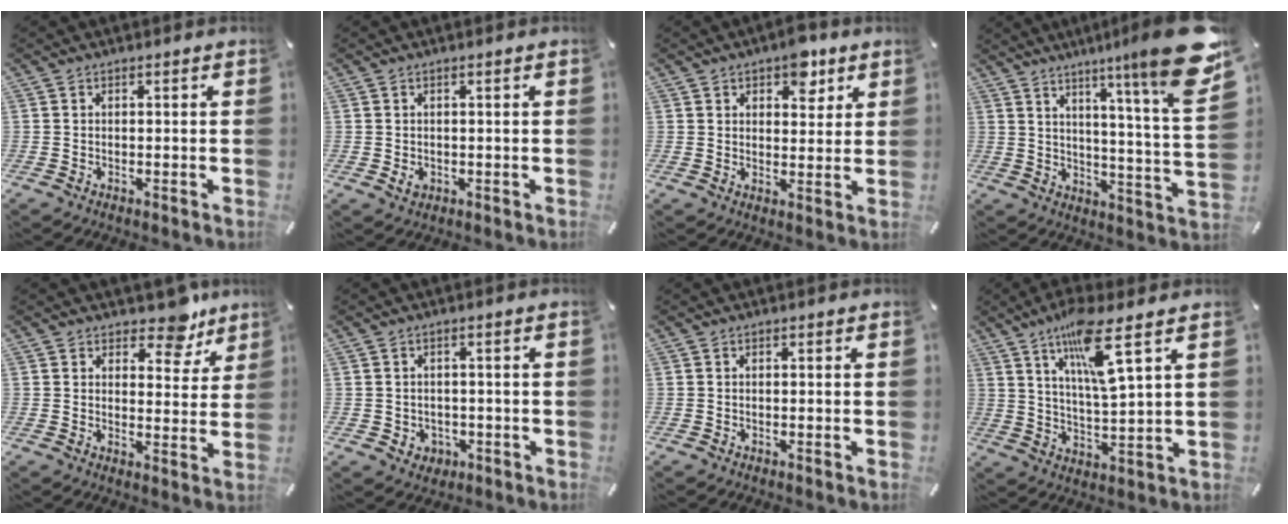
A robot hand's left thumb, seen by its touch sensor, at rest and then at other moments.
{"total": 1.4, "force": [0.0, 1.2, 0.7], "torque": [-0.005, 0.000, -0.002]}
{"total": 7.0, "force": [4.4, 4.2, 3.3], "torque": [-0.023, -0.019, 0.070]}
{"total": 18.0, "force": [11.0, 0.8, 14.3], "torque": [-0.214, -0.088, 0.161]}
{"total": 8.8, "force": [6.9, 4.4, 3.4], "torque": [-0.018, -0.054, 0.114]}
{"total": 3.1, "force": [-0.3, 3.0, 0.5], "torque": [-0.005, 0.002, -0.007]}
{"total": 0.0}
{"total": 12.7, "force": [7.3, 1.9, 10.3], "torque": [-0.189, -0.023, 0.119]}